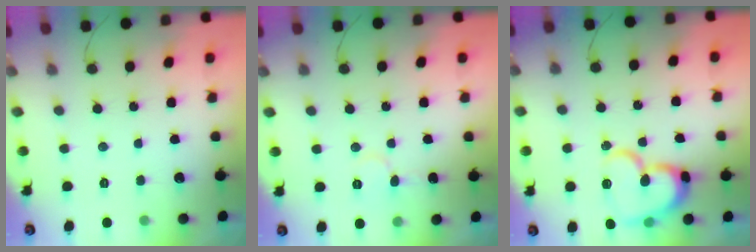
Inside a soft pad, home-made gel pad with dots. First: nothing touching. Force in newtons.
{"total": 5.7, "press": 5.6, "slide": 0.6}
{"total": 16.1, "press": 16.1, "slide": 1.5}